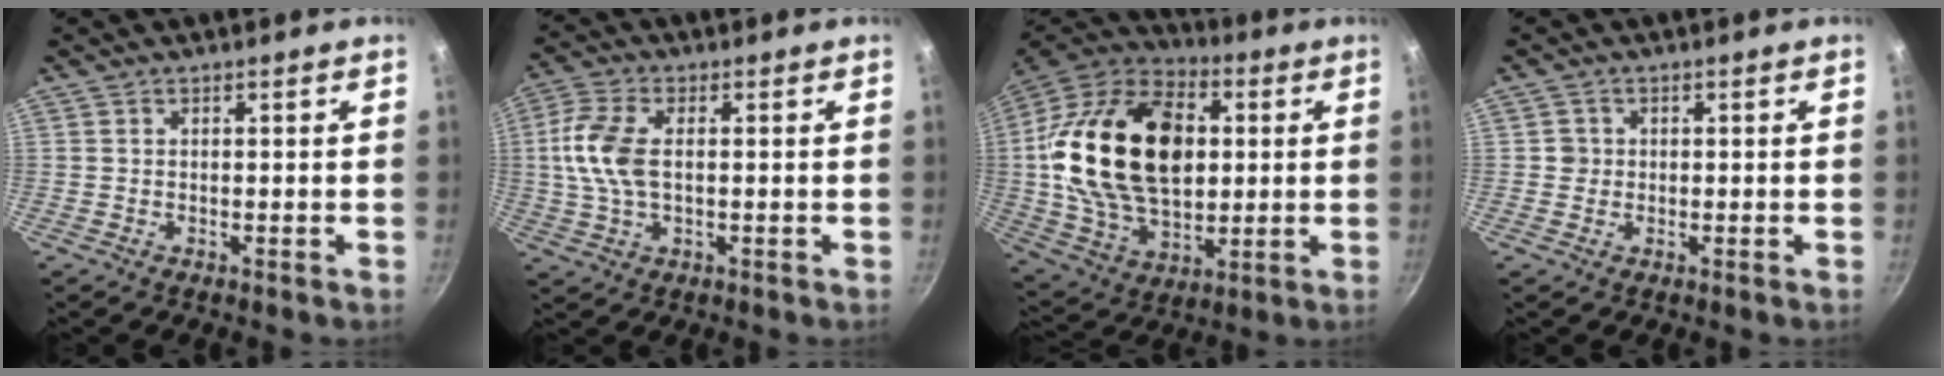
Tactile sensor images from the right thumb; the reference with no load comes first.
{"total": 9.6, "force": [0.7, 5.2, 8.0], "torque": [-0.168, 0.012, 0.007]}
{"total": 28.8, "force": [3.7, 18.9, 21.4], "torque": [-0.368, 0.015, 0.064]}
{"total": 1.8, "force": [0.0, 1.8, 0.3], "torque": [0.004, 0.005, -0.002]}